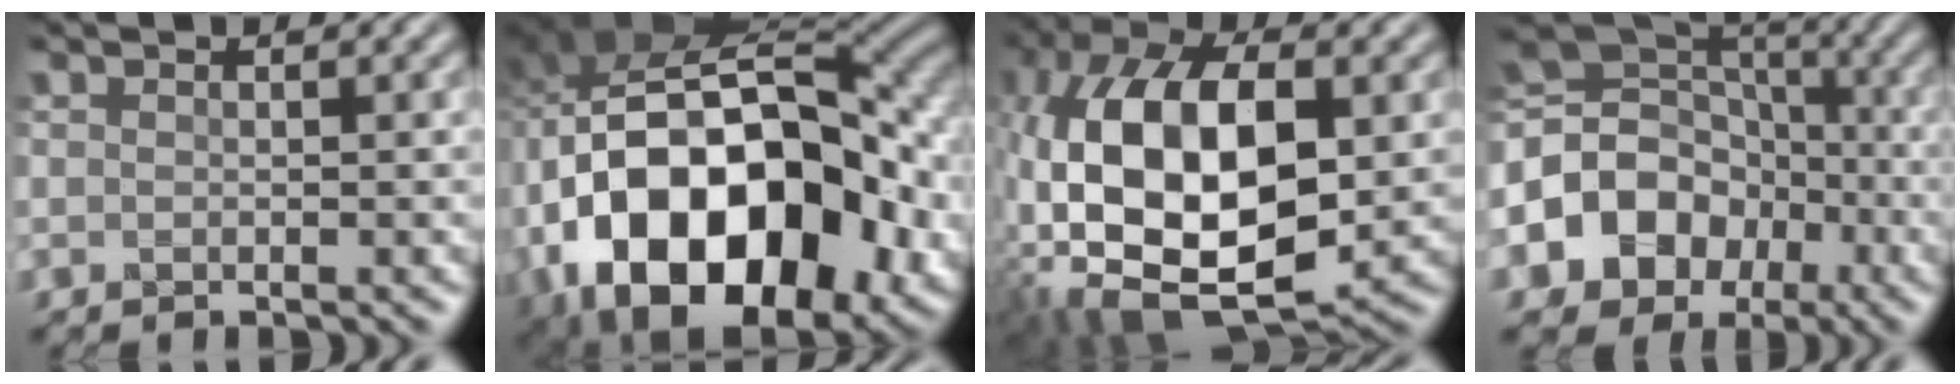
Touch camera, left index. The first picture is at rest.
{"total": 18.3, "force": [-4.5, 12.0, 13.0], "torque": [-0.222, -0.024, -0.055]}
{"total": 16.5, "force": [-1.4, 9.1, 13.7], "torque": [-0.273, -0.009, -0.017]}
{"total": 10.3, "force": [-2.9, 8.7, 4.5], "torque": [-0.097, 0.005, -0.073]}